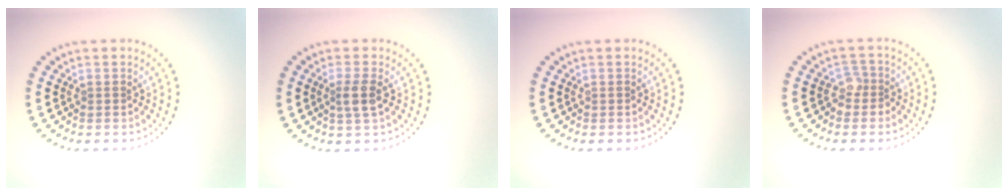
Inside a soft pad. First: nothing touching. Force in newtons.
{"total": 2.0, "press": 1.7, "slide": 1.0}
{"total": 0.0}
{"total": 1.7, "press": 1.4, "slide": 1.0}